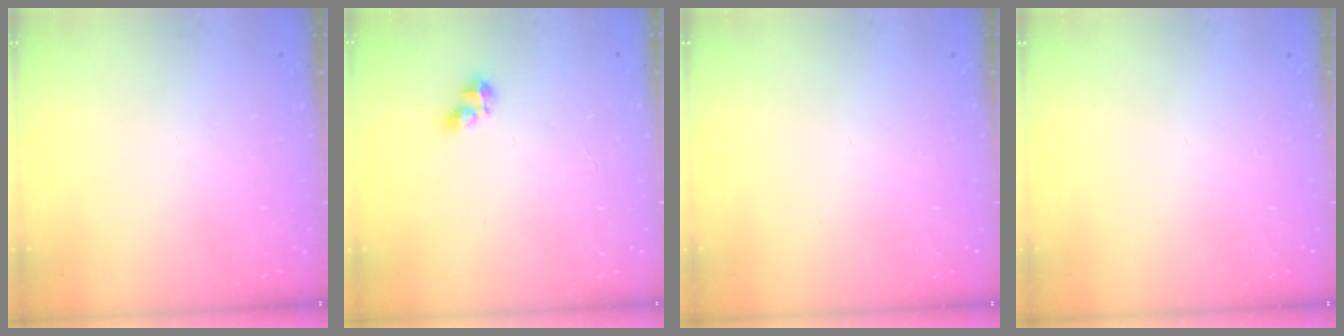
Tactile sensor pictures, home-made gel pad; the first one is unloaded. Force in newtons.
{"total": 4.8, "press": 4.8, "slide": 0.6}
{"total": 0.0}
{"total": 0.0}